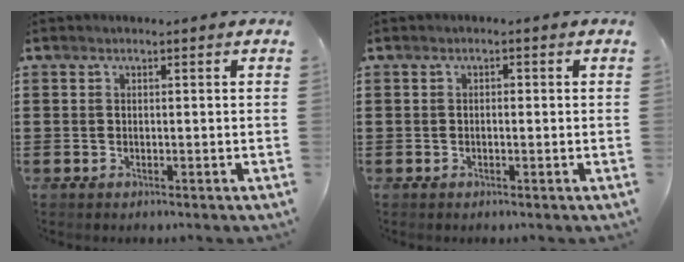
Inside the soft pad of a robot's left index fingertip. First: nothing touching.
{"total": 0.6, "force": [-0.2, 0.3, 0.5], "torque": [-0.012, -0.003, -0.004]}